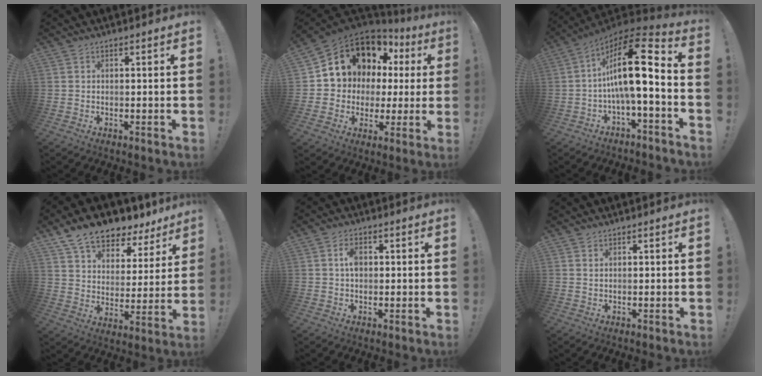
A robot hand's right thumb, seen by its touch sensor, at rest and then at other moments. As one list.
[{"total": 11.8, "force": [6.0, 9.3, 4.2], "torque": [-0.065, -0.051, 0.127]}, {"total": 18.2, "force": [1.6, 5.0, 17.4], "torque": [-0.277, -0.017, 0.017]}, {"total": 12.5, "force": [10.5, 5.2, 4.3], "torque": [-0.079, -0.083, 0.191]}, {"total": 4.2, "force": [0.8, 2.6, 3.2], "torque": [-0.040, -0.001, 0.010]}, {"total": 1.1, "force": [0.8, 0.3, 0.6], "torque": [-0.004, -0.005, 0.015]}]